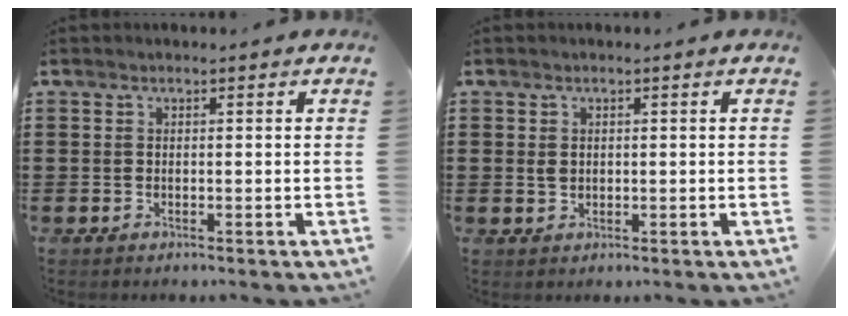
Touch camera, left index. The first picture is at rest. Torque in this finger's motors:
{"motor_torque": [-0.76, 0.96, -0.26, -0.05]}